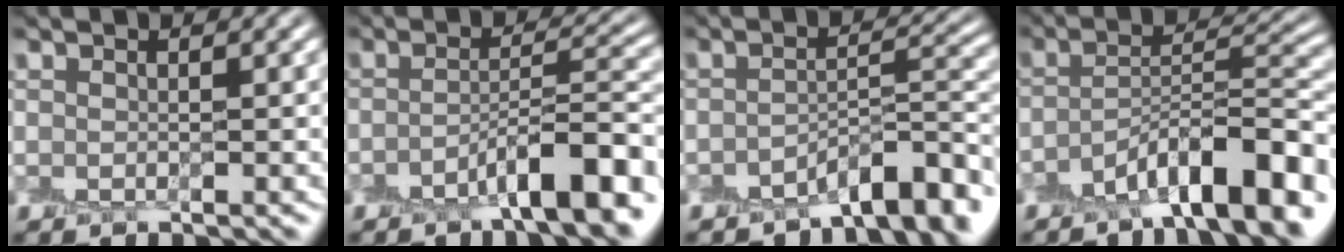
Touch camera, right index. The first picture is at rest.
{"total": 6.6, "force": [-3.4, 1.5, 5.4], "torque": [-0.076, 0.016, -0.057]}
{"total": 5.3, "force": [-3.7, 1.6, 3.5], "torque": [-0.038, 0.011, -0.058]}
{"total": 9.0, "force": [-5.3, 2.3, 6.9], "torque": [-0.099, 0.014, -0.091]}